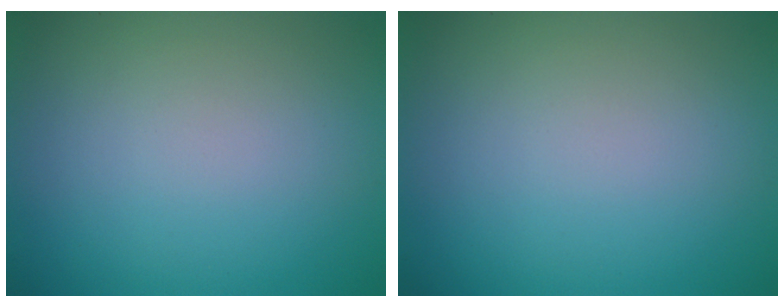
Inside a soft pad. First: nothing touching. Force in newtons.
{"total": 0.0}